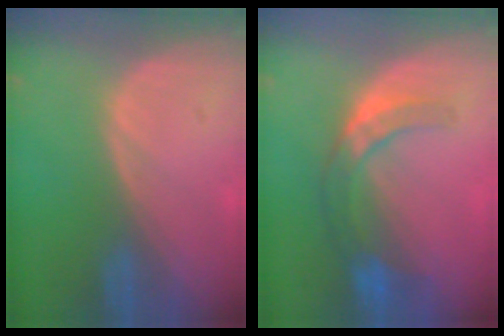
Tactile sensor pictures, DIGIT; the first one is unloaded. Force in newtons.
{"total": 7.3, "press": 6.3, "slide": 3.6}